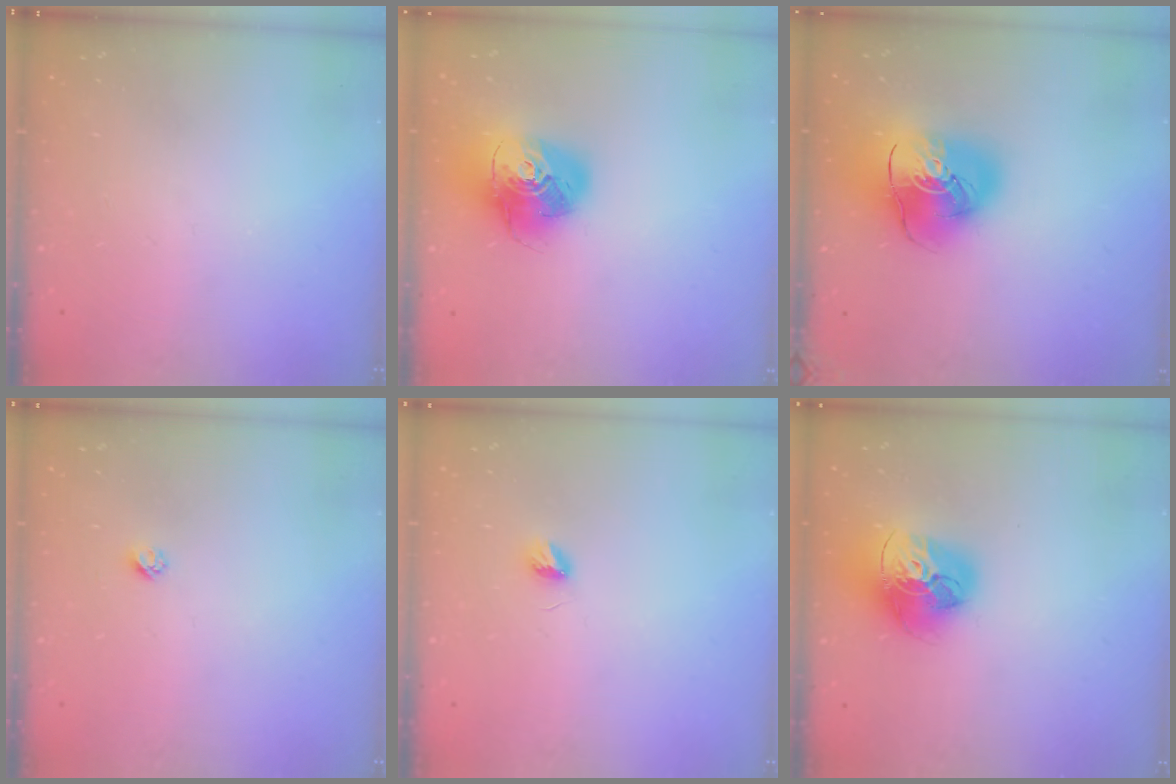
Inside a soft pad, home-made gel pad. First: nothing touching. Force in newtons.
{"total": 17.5, "press": 17.4, "slide": 2.0}
{"total": 18.1, "press": 17.9, "slide": 2.7}
{"total": 2.3, "press": 2.3, "slide": 0.2}
{"total": 3.4, "press": 3.4, "slide": 0.4}
{"total": 18.0, "press": 17.9, "slide": 1.9}